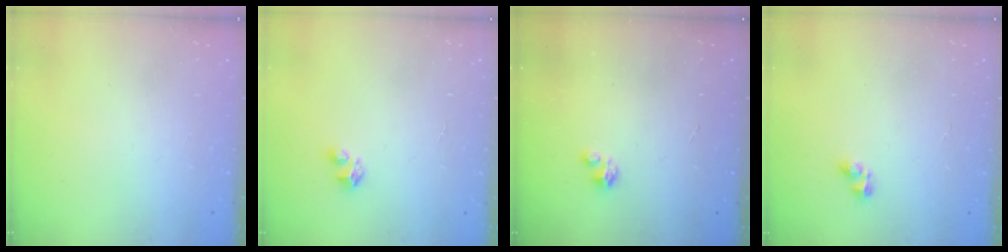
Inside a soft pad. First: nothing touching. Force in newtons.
{"total": 2.9, "press": 2.9, "slide": 0.3}
{"total": 1.8, "press": 1.8, "slide": 0.2}
{"total": 2.8, "press": 2.6, "slide": 1.1}